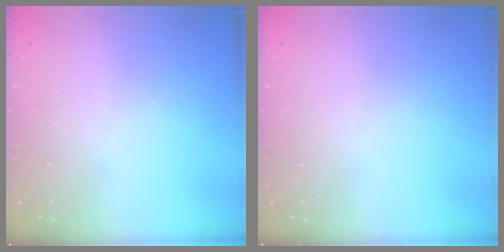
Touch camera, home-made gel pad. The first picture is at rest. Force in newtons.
{"total": 0.0}